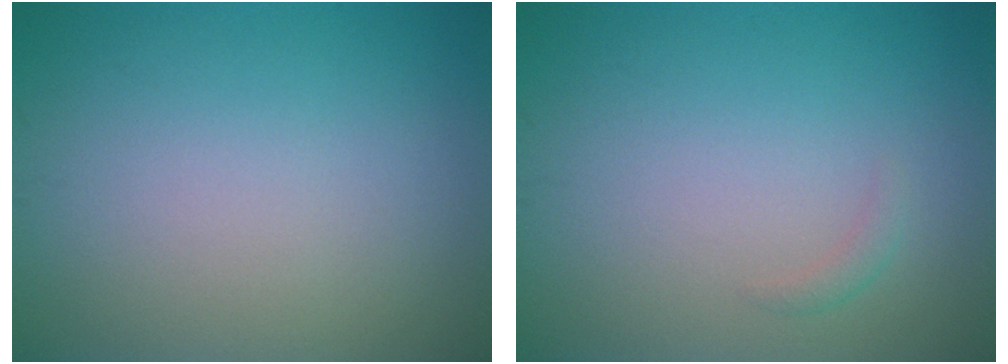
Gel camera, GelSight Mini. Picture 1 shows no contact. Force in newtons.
{"total": 0.8, "press": 0.8, "slide": 0.0}